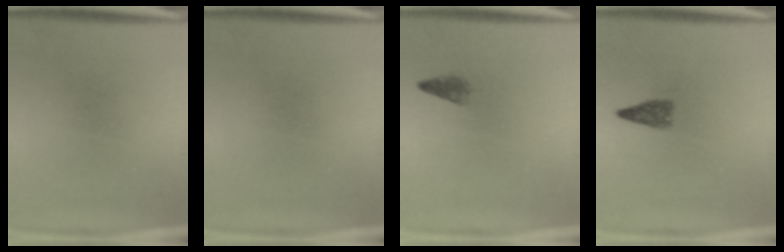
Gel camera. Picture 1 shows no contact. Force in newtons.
{"total": 0.0}
{"total": 1.2}
{"total": 2.3}